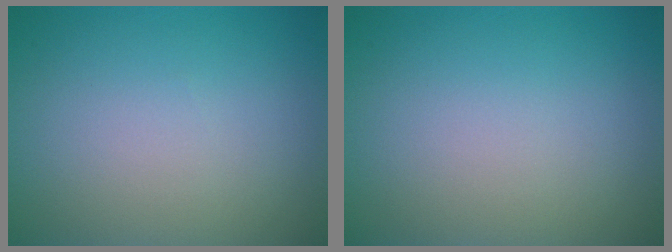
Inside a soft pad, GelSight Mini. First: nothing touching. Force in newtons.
{"total": 0.0}